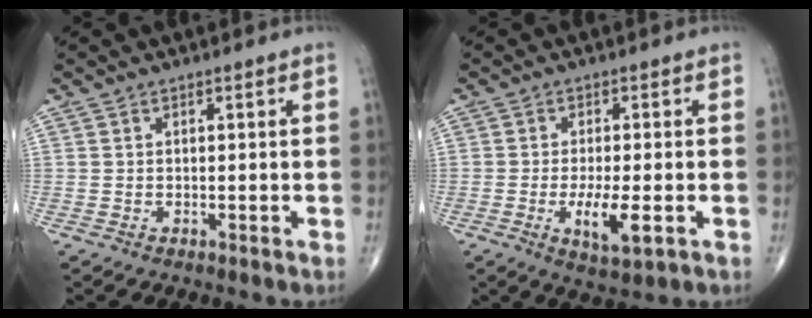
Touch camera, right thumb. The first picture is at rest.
{"total": 6.6, "force": [-1.9, 1.9, 6.1], "torque": [-0.111, -0.014, -0.030]}